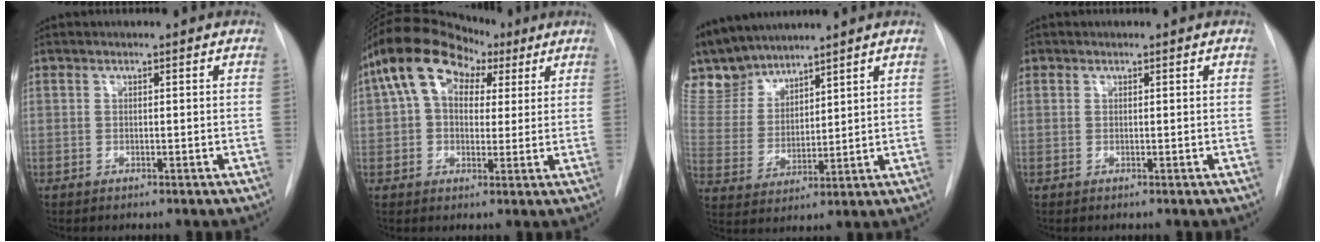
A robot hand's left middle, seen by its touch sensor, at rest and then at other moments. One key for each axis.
{"total": 11.1, "fx": 5.1, "fy": 7.0, "fz": 6.8, "tx": -0.140, "ty": 0.049, "tz": 0.090}
{"total": 9.2, "fx": 8.9, "fy": 2.0, "fz": 0.9, "tx": -0.038, "ty": 0.001, "tz": 0.197}
{"total": 0.0}